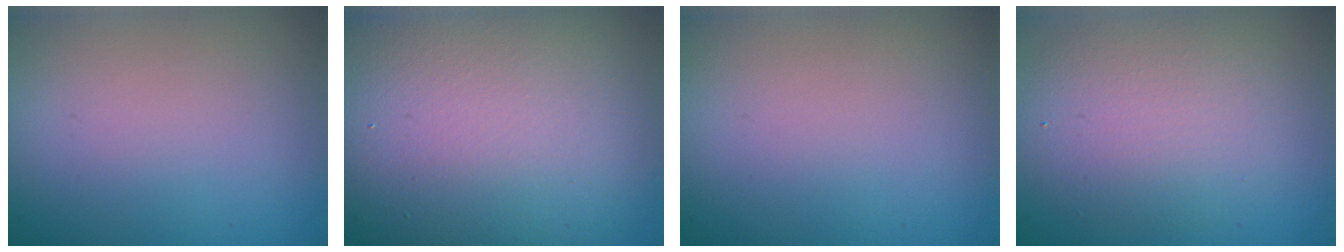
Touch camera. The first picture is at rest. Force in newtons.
{"total": 16.3, "press": 16.2, "slide": 1.1}
{"total": 0.0}
{"total": 5.2, "press": 5.2, "slide": 0.1}